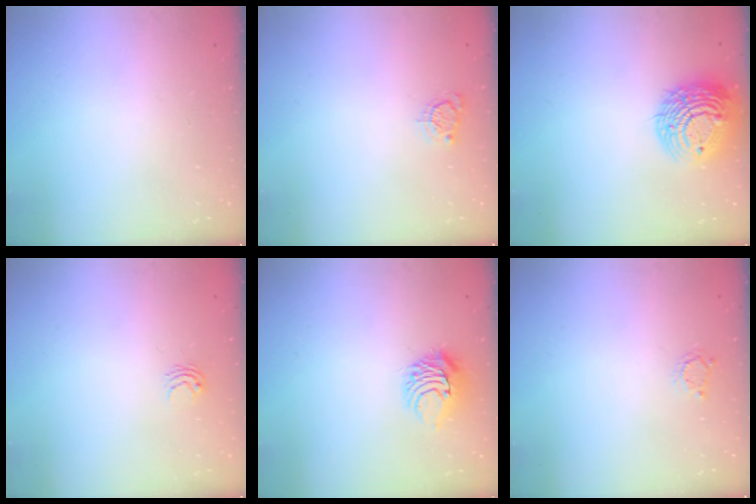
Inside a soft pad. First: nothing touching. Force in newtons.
{"total": 3.3, "press": 3.3, "slide": 0.5}
{"total": 16.1, "press": 15.9, "slide": 2.6}
{"total": 2.9, "press": 2.9, "slide": 0.2}
{"total": 9.2, "press": 9.1, "slide": 0.9}
{"total": 2.6, "press": 2.6, "slide": 0.3}